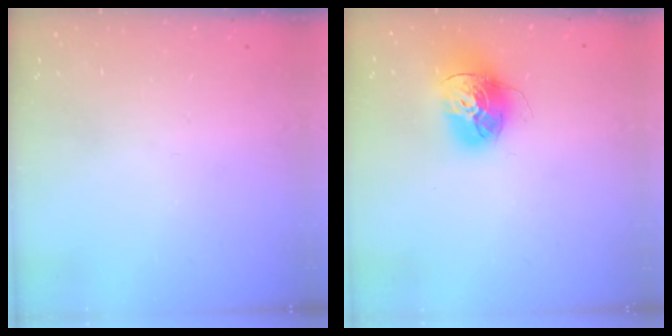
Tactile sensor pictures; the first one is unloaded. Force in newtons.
{"total": 15.7, "press": 15.6, "slide": 1.6}